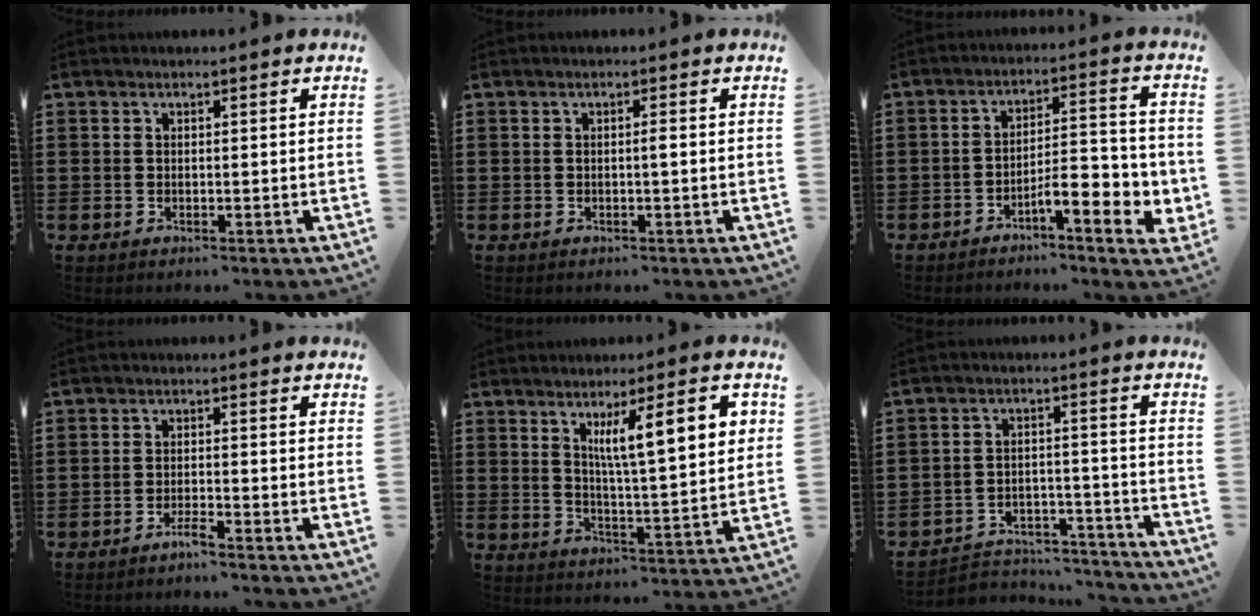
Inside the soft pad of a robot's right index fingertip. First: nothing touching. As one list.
[{"total": 0.7, "force": [-0.2, -0.1, 0.7], "torque": [-0.014, -0.002, -0.003]}, {"total": 7.1, "force": [-3.5, 1.9, 5.8], "torque": [-0.080, -0.010, -0.064]}, {"total": 2.1, "force": [-1.8, -0.1, 1.2], "torque": [-0.021, 0.001, -0.033]}, {"total": 9.9, "force": [4.2, 1.8, 8.7], "torque": [-0.157, -0.001, 0.066]}, {"total": 4.4, "force": [-4.2, 1.1, 0.6], "torque": [-0.016, 0.008, -0.087]}]